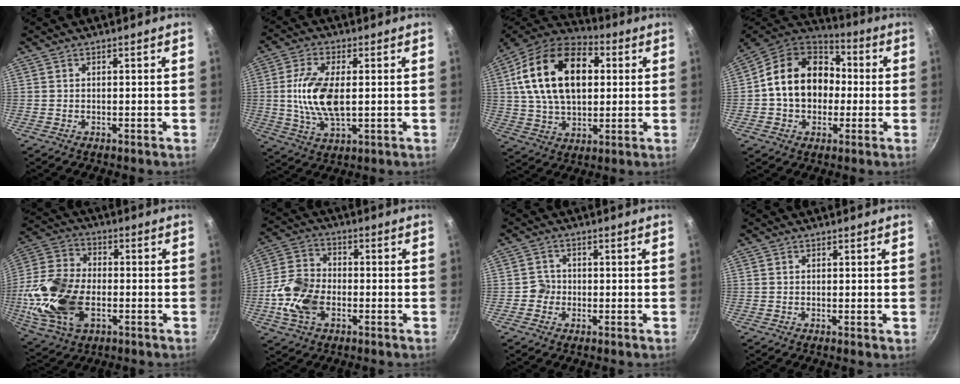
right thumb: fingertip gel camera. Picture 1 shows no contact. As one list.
[{"total": 11.8, "force": [0.5, 5.7, 10.4], "torque": [-0.204, -0.001, 0.010]}, {"total": 22.6, "force": [4.7, 14.2, 17.0], "torque": [-0.276, 0.013, 0.071]}, {"total": 18.6, "force": [0.6, 14.5, 11.6], "torque": [-0.172, 0.040, -0.001]}, {"total": 19.0, "force": [-3.6, 12.1, 14.2], "torque": [-0.282, 0.022, -0.069]}, {"total": 11.6, "force": [-3.0, 7.8, 8.0], "torque": [-0.150, 0.023, -0.069]}, {"total": 2.6, "force": [-0.8, 2.4, 0.5], "torque": [0.012, 0.009, -0.017]}, {"total": 0.5, "force": [-0.1, 0.1, 0.5], "torque": [-0.008, -0.003, -0.003]}]